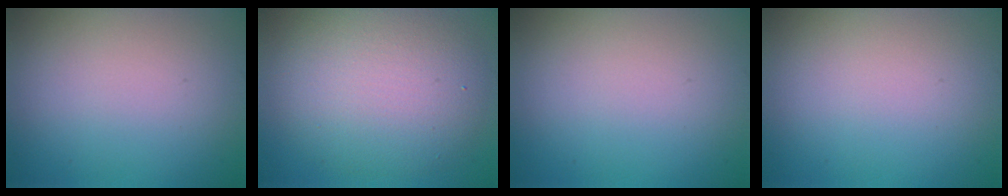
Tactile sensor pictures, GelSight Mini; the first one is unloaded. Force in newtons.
{"total": 7.8, "press": 7.8, "slide": 0.3}
{"total": 0.0}
{"total": 0.0}